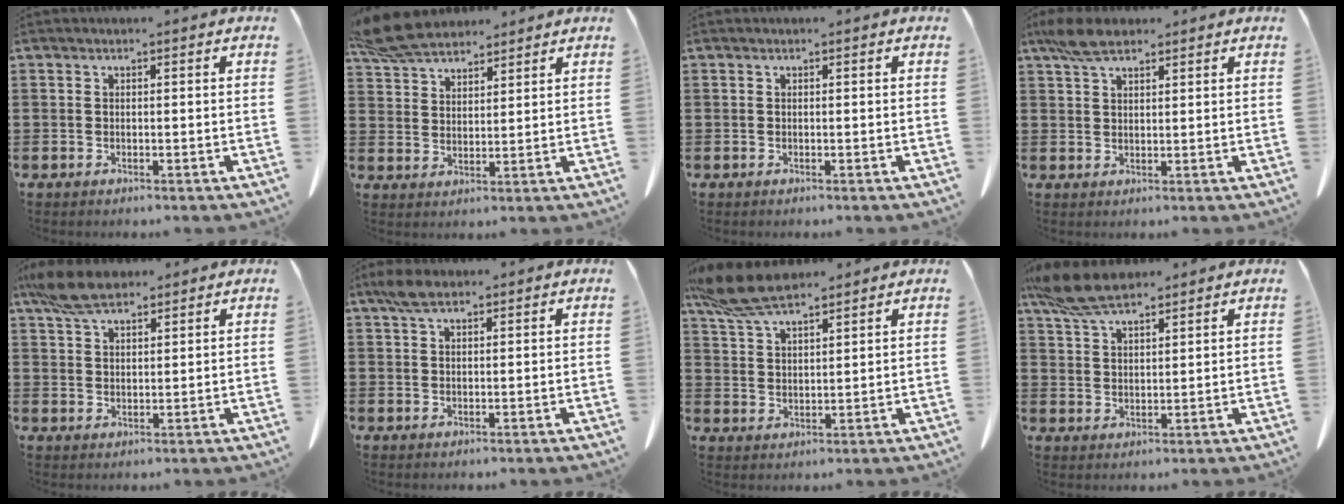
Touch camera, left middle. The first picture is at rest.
{"total": 8.1, "force": [7.1, 2.4, 3.1], "torque": [-0.086, -0.010, 0.136]}
{"total": 0.0}
{"total": 5.0, "force": [3.5, 1.8, 3.1], "torque": [-0.070, 0.003, 0.066]}
{"total": 7.1, "force": [5.4, 2.5, 3.9], "torque": [-0.091, -0.004, 0.103]}
{"total": 3.3, "force": [2.2, 1.3, 2.1], "torque": [-0.048, 0.004, 0.041]}
{"total": 8.7, "force": [7.3, 2.1, 4.2], "torque": [-0.105, -0.014, 0.139]}
{"total": 8.1, "force": [6.6, 2.3, 4.1], "torque": [-0.100, -0.011, 0.126]}